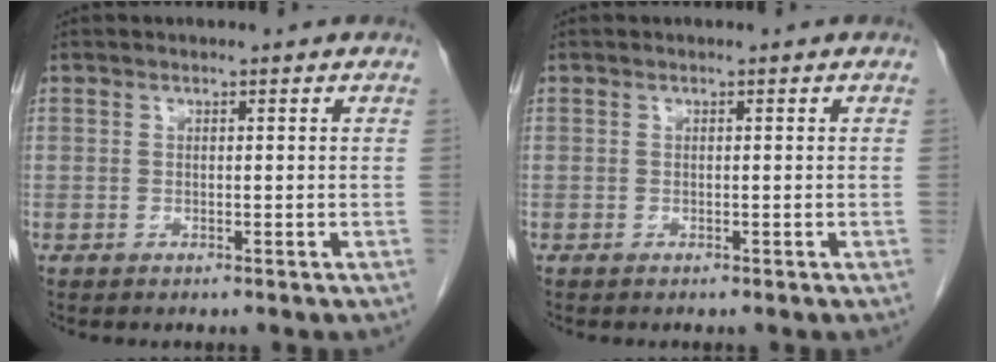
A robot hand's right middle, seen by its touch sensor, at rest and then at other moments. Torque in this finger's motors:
{"motor_torque": [-0.43, -0.11, -0.15, 0.00]}